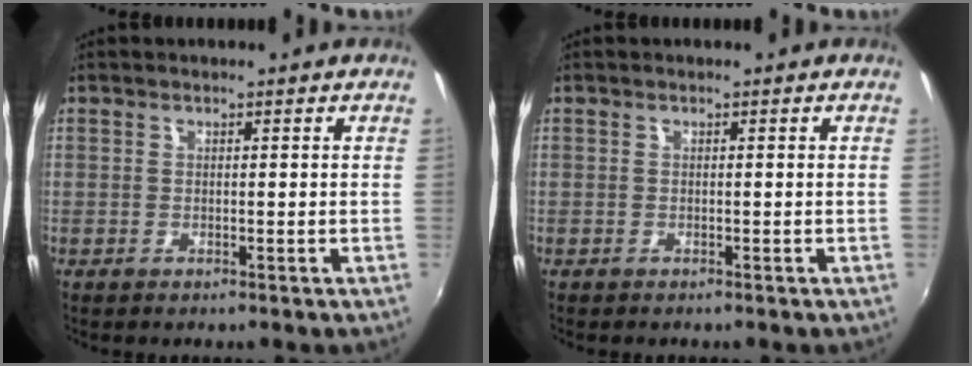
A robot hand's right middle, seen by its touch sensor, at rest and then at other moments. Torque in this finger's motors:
{"motor_torque": [0.25, -1.54, -0.04, 0.00]}